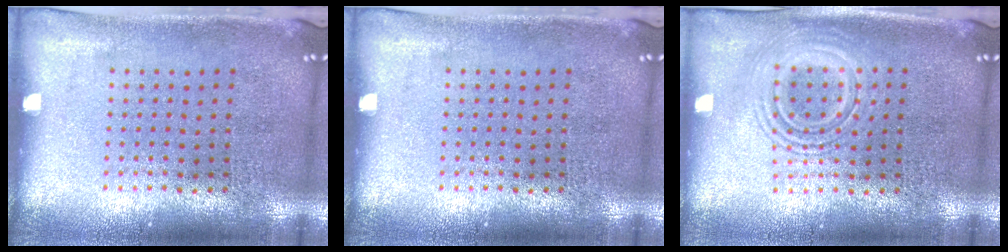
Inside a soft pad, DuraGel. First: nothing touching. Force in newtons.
{"total": 0.0}
{"total": 2.6, "press": 2.6, "slide": 0.5}